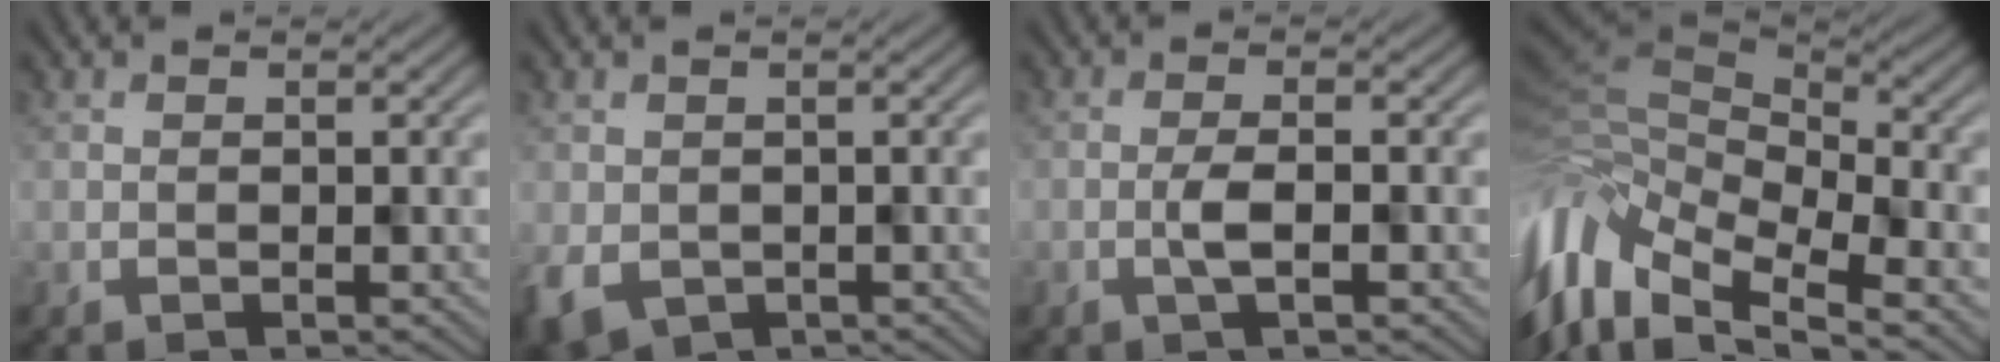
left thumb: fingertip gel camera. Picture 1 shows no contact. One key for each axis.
{"total": 5.3, "fx": -2.3, "fy": 3.7, "fz": 3.0, "tx": -0.069, "ty": -0.026, "tz": -0.024}
{"total": 1.9, "fx": -0.7, "fy": 0.4, "fz": 1.7, "tx": -0.033, "ty": 0.006, "tz": -0.015}
{"total": 13.5, "fx": -5.5, "fy": 7.4, "fz": 9.9, "tx": -0.255, "ty": -0.034, "tz": -0.075}